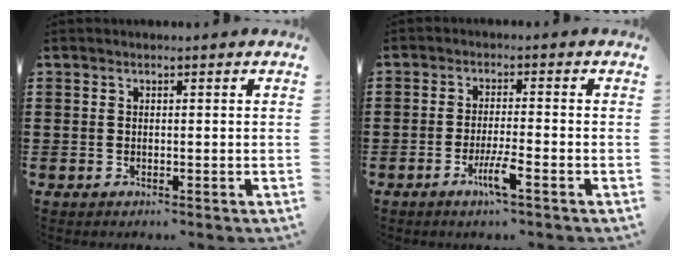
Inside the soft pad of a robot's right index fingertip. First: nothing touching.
{"total": 4.6, "force": [-2.4, 0.2, 3.9], "torque": [-0.077, -0.012, -0.045]}